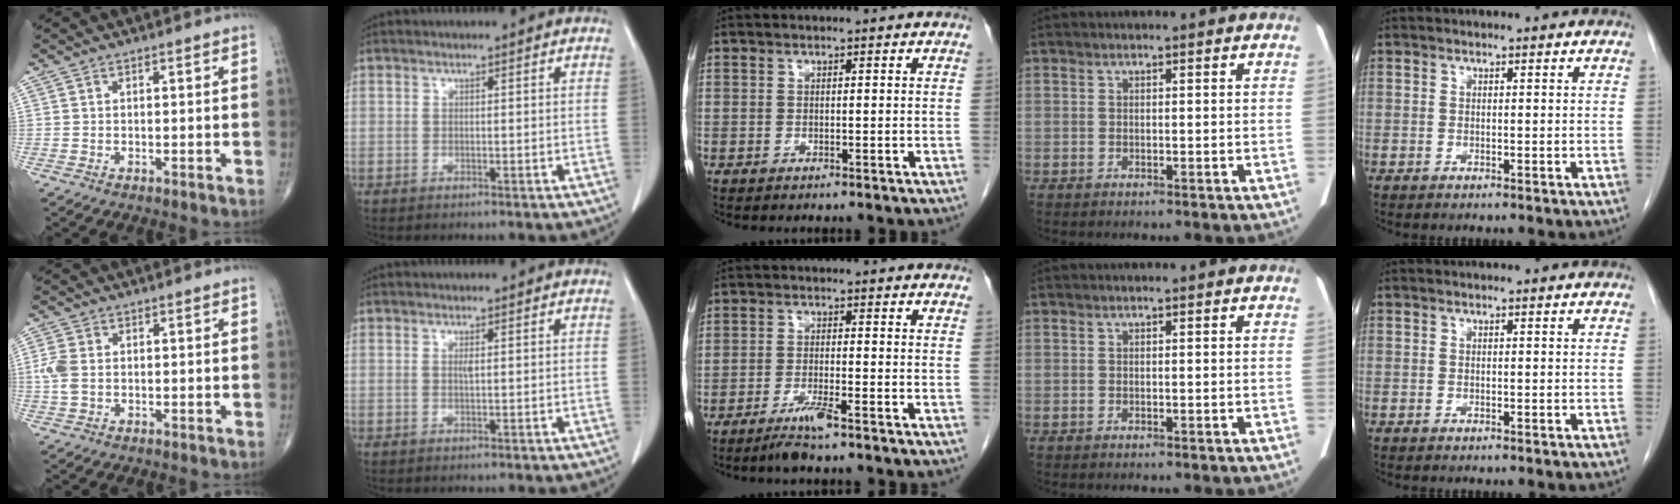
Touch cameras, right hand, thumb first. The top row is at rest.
{"thumb": {"total": 4.0, "force": [0.0, 2.7, 3.0], "torque": [-0.089, 0.004, -0.002]}, "index": {"total": 0.6, "force": [0.2, 0.0, 0.5], "torque": [-0.015, -0.002, 0.003]}, "middle": {"total": 3.8, "force": [-2.7, -0.1, 2.7], "torque": [-0.056, -0.008, -0.052]}}